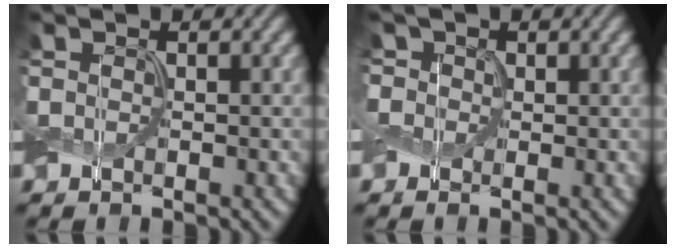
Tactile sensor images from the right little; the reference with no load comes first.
{"total": 1.6, "force": [0.5, 1.5, 0.5], "torque": [-0.016, 0.004, 0.005]}